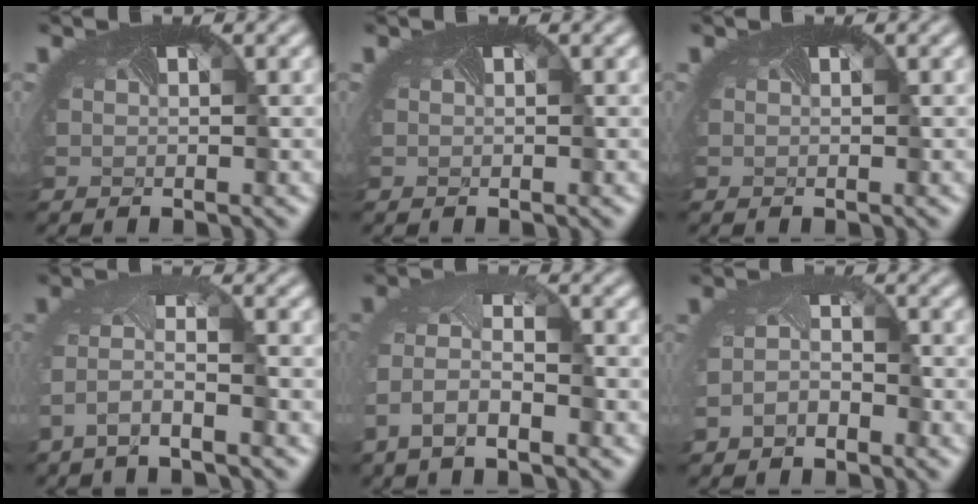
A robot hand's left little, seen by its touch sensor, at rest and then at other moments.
{"total": 0.0}
{"total": 0.0}
{"total": 3.2, "force": [-2.2, 0.3, 2.3], "torque": [-0.059, -0.003, -0.048]}
{"total": 5.0, "force": [-2.4, 2.3, 3.7], "torque": [-0.085, -0.007, -0.044]}
{"total": 2.2, "force": [-1.4, 1.1, 1.3], "torque": [-0.032, -0.003, -0.029]}